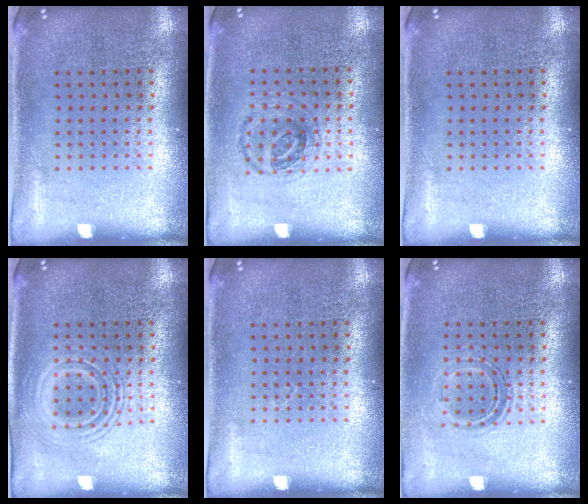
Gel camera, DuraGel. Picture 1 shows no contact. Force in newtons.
{"total": 0.9, "press": 0.9, "slide": 0.3}
{"total": 0.0}
{"total": 2.5, "press": 2.4, "slide": 0.4}
{"total": 0.0}
{"total": 1.1, "press": 0.9, "slide": 0.5}